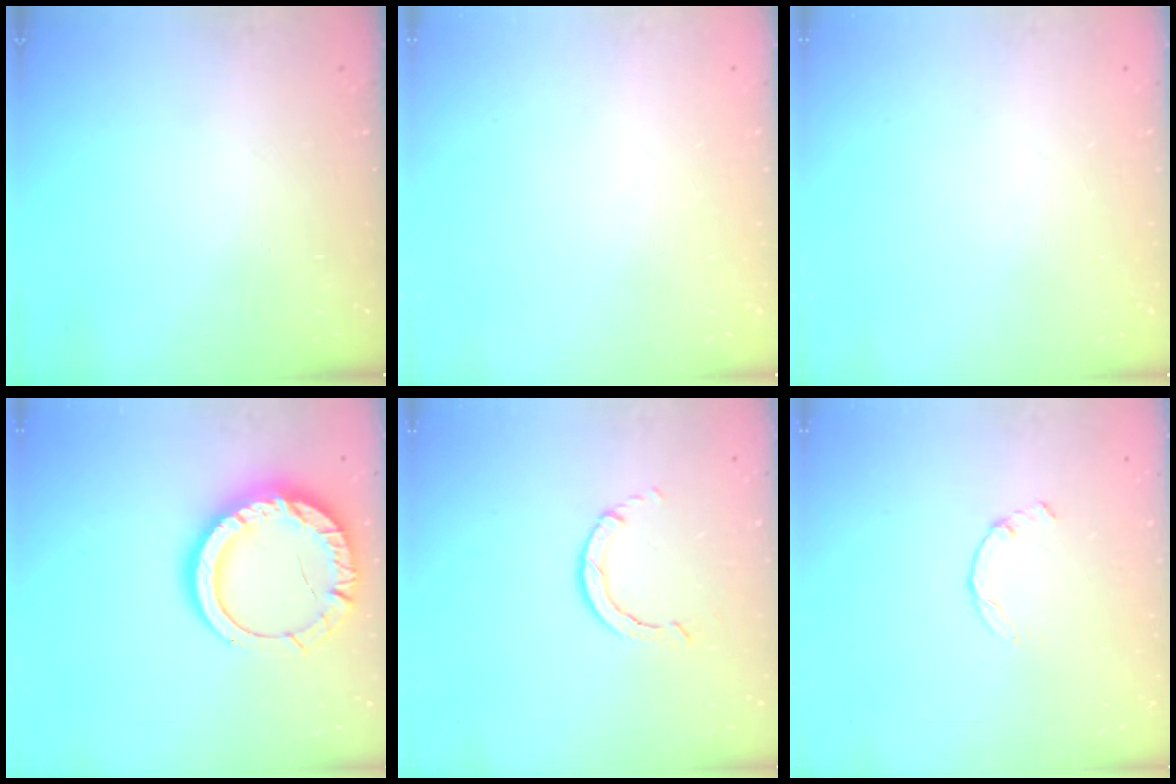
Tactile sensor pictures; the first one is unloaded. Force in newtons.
{"total": 0.0}
{"total": 0.0}
{"total": 16.9, "press": 16.8, "slide": 1.5}
{"total": 3.2, "press": 3.2, "slide": 0.4}
{"total": 0.0}